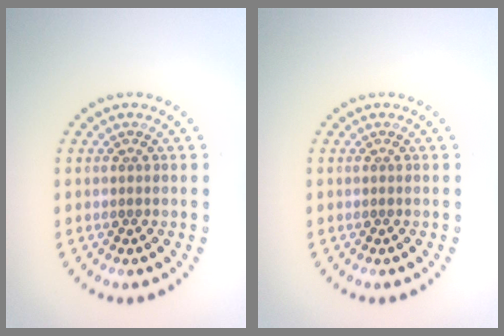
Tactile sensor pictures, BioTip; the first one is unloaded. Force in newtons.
{"total": 0.0}